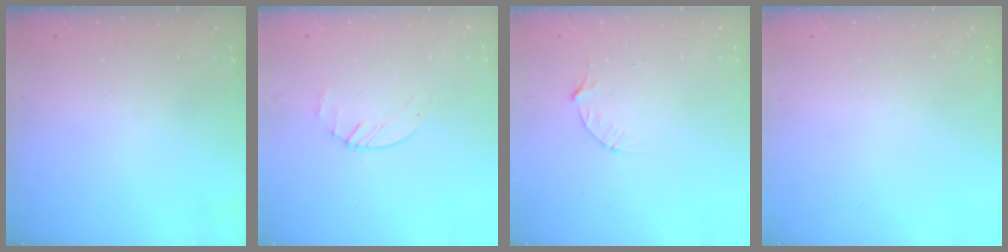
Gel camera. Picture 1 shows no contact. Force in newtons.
{"total": 2.2, "press": 2.2, "slide": 0.3}
{"total": 4.1, "press": 4.1, "slide": 0.4}
{"total": 0.0}